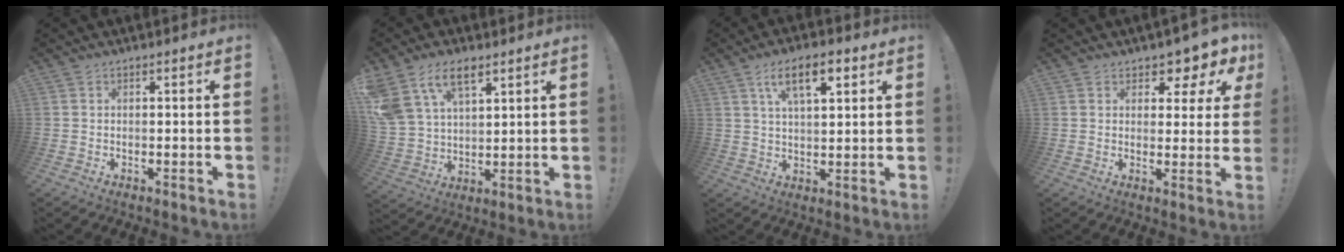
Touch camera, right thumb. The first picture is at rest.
{"total": 12.7, "force": [7.7, 7.2, 7.1], "torque": [-0.139, -0.035, 0.147]}
{"total": 10.5, "force": [5.1, 4.0, 8.2], "torque": [-0.128, -0.010, 0.087]}
{"total": 5.0, "force": [3.4, 3.0, 1.9], "torque": [-0.014, -0.035, 0.059]}